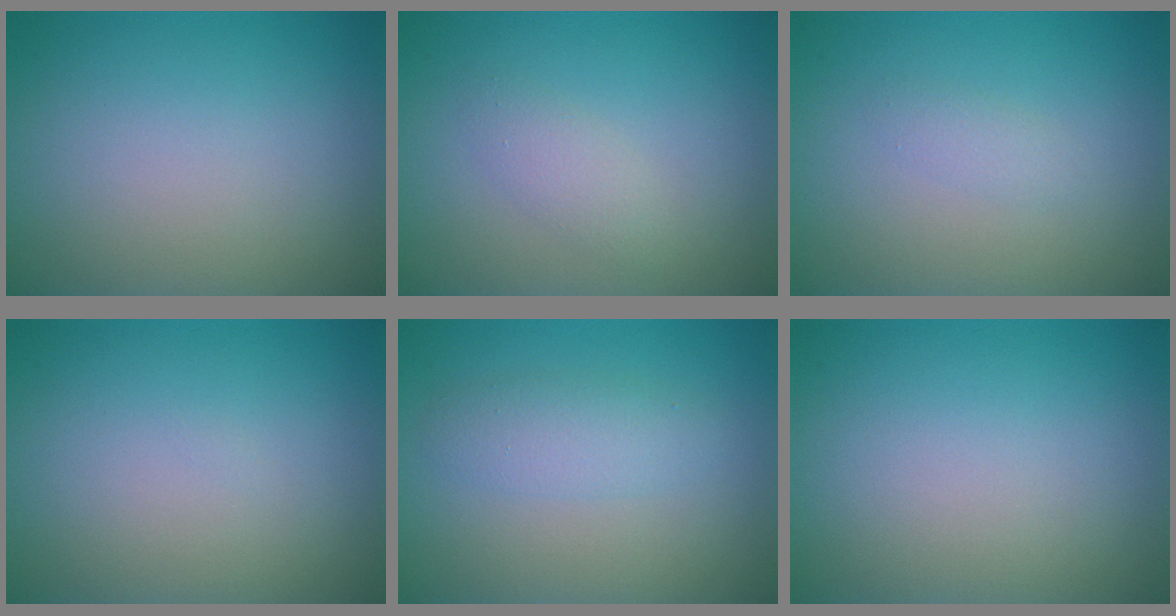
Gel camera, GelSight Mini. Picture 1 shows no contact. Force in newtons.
{"total": 1.6, "press": 1.6, "slide": 0.1}
{"total": 1.0, "press": 1.0, "slide": 0.1}
{"total": 0.0}
{"total": 2.4, "press": 2.4, "slide": 0.0}
{"total": 0.0}